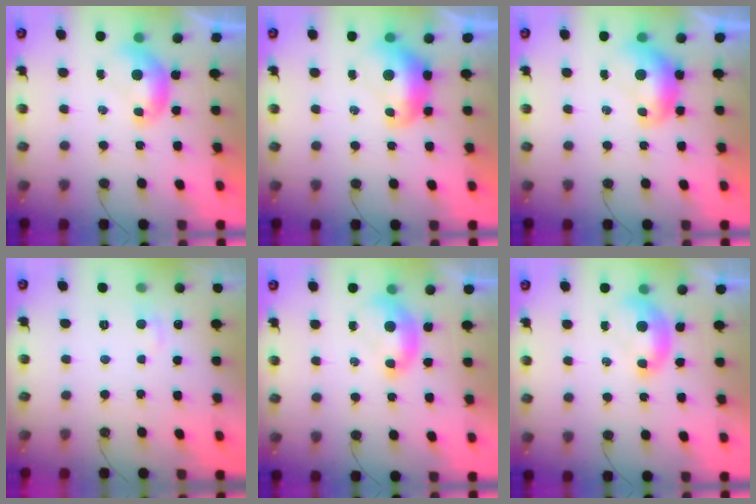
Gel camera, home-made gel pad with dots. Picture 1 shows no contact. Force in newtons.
{"total": 2.2, "press": 2.1, "slide": 0.6}
{"total": 1.0, "press": 1.0, "slide": 0.4}
{"total": 1.4, "press": 1.2, "slide": 0.7}
{"total": 1.5, "press": 1.4, "slide": 0.6}
{"total": 1.8, "press": 1.6, "slide": 0.7}